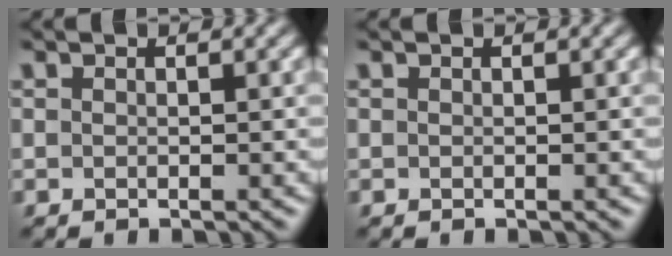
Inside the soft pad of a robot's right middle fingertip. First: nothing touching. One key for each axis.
{"total": 0.0}